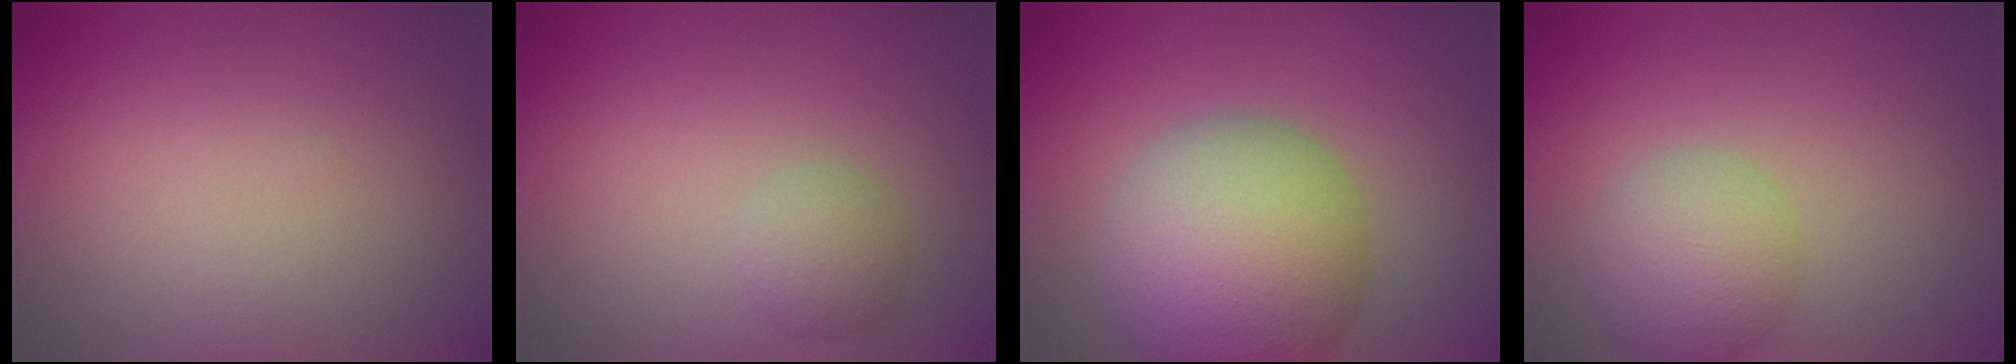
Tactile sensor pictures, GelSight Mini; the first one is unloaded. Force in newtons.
{"total": 2.0, "press": 2.0, "slide": 0.0}
{"total": 11.1, "press": 11.0, "slide": 0.7}
{"total": 4.5, "press": 4.5, "slide": 0.2}